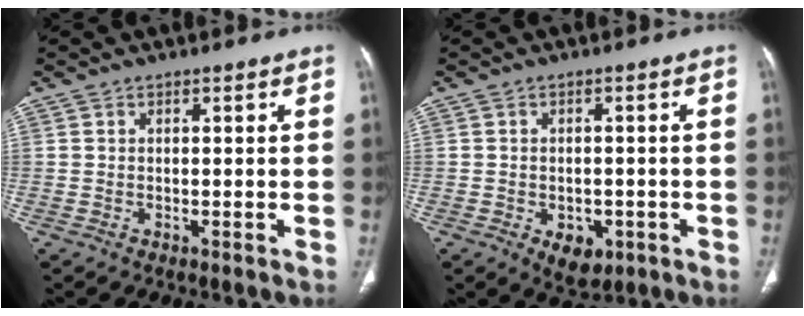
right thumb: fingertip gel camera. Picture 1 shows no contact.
{"total": 5.5, "force": [-2.1, 3.7, 3.6], "torque": [-0.034, 0.005, -0.018]}